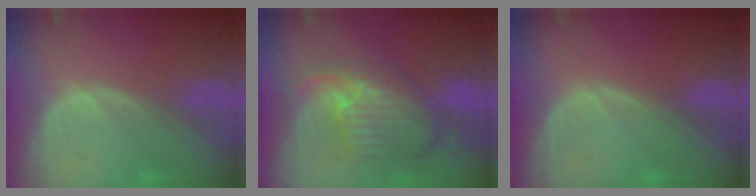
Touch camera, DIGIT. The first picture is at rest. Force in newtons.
{"total": 10.8, "press": 9.6, "slide": 5.1}
{"total": 0.0}